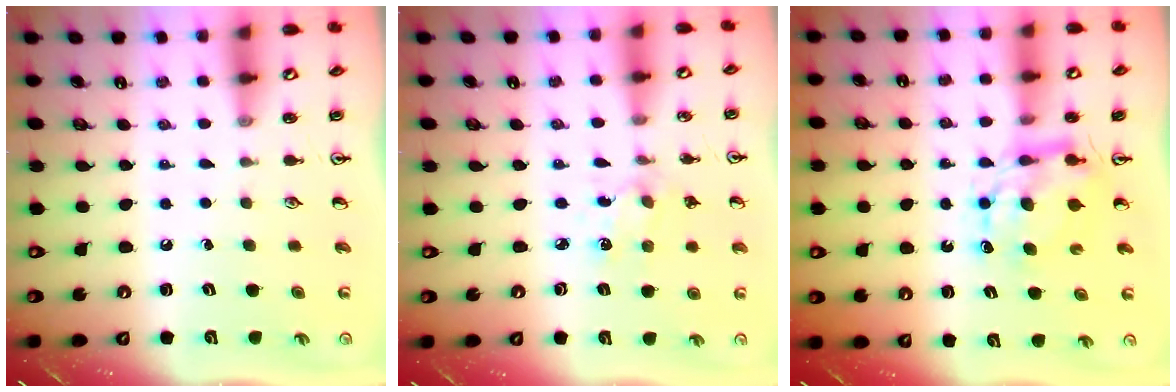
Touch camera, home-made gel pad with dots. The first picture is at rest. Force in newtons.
{"total": 2.1, "press": 2.0, "slide": 0.7}
{"total": 7.3, "press": 7.3, "slide": 0.4}